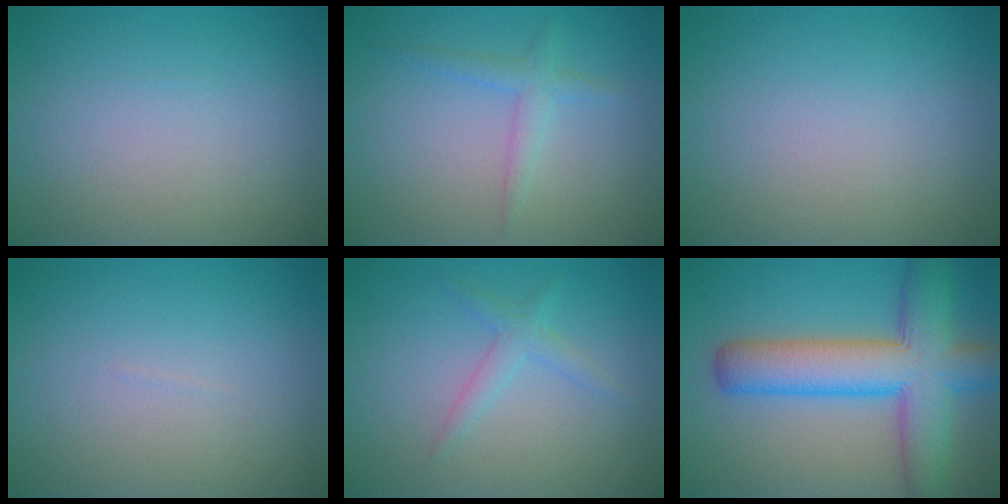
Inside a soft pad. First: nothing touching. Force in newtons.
{"total": 1.7, "press": 1.7, "slide": 0.1}
{"total": 0.0}
{"total": 0.0}
{"total": 1.7, "press": 1.7, "slide": 0.1}
{"total": 9.2, "press": 9.2, "slide": 0.2}